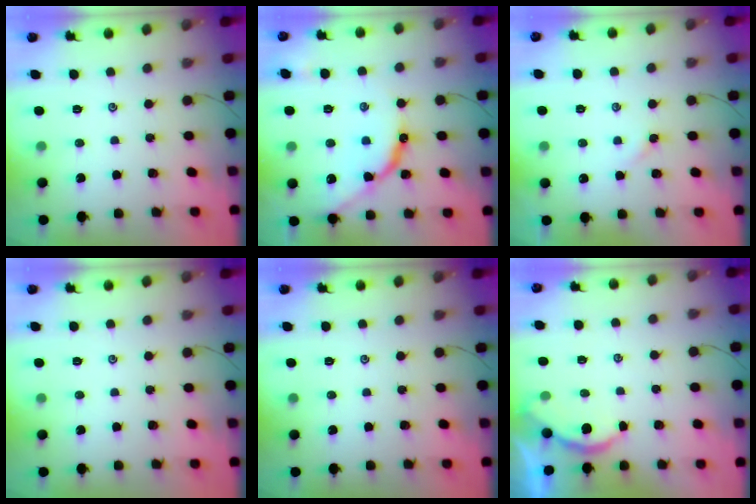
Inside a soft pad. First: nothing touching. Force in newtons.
{"total": 10.9, "press": 10.8, "slide": 1.1}
{"total": 2.1, "press": 2.1, "slide": 0.4}
{"total": 0.0}
{"total": 0.0}
{"total": 1.9, "press": 1.9, "slide": 0.4}